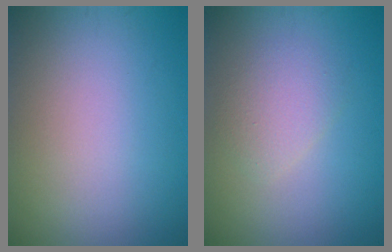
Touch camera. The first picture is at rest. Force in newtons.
{"total": 2.4, "press": 2.4, "slide": 0.1}